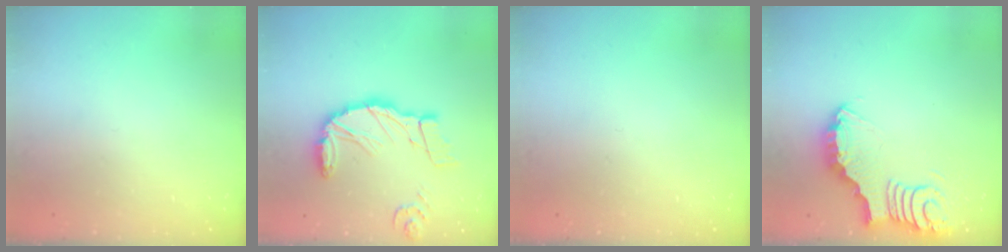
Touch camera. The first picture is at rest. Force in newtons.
{"total": 15.2, "press": 15.0, "slide": 2.4}
{"total": 0.0}
{"total": 4.9, "press": 4.8, "slide": 0.3}